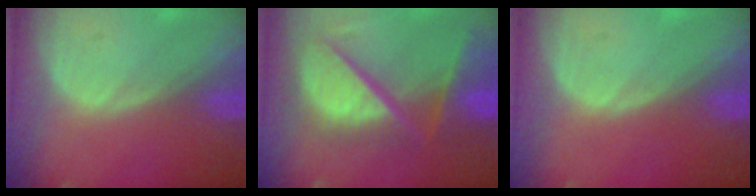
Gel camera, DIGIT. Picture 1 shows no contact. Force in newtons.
{"total": 12.1, "press": 10.0, "slide": 6.8}
{"total": 0.0}